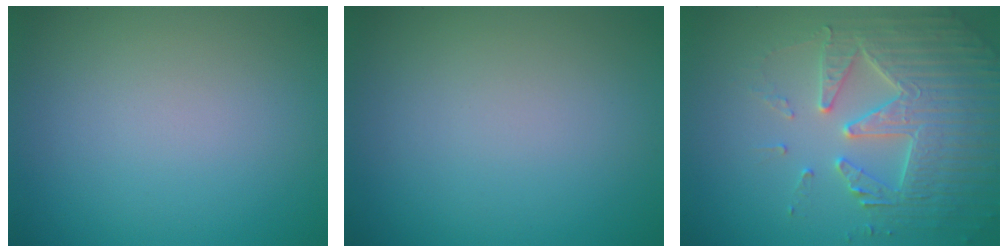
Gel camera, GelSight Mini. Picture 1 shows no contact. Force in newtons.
{"total": 0.0}
{"total": 5.0, "press": 4.9, "slide": 1.0}